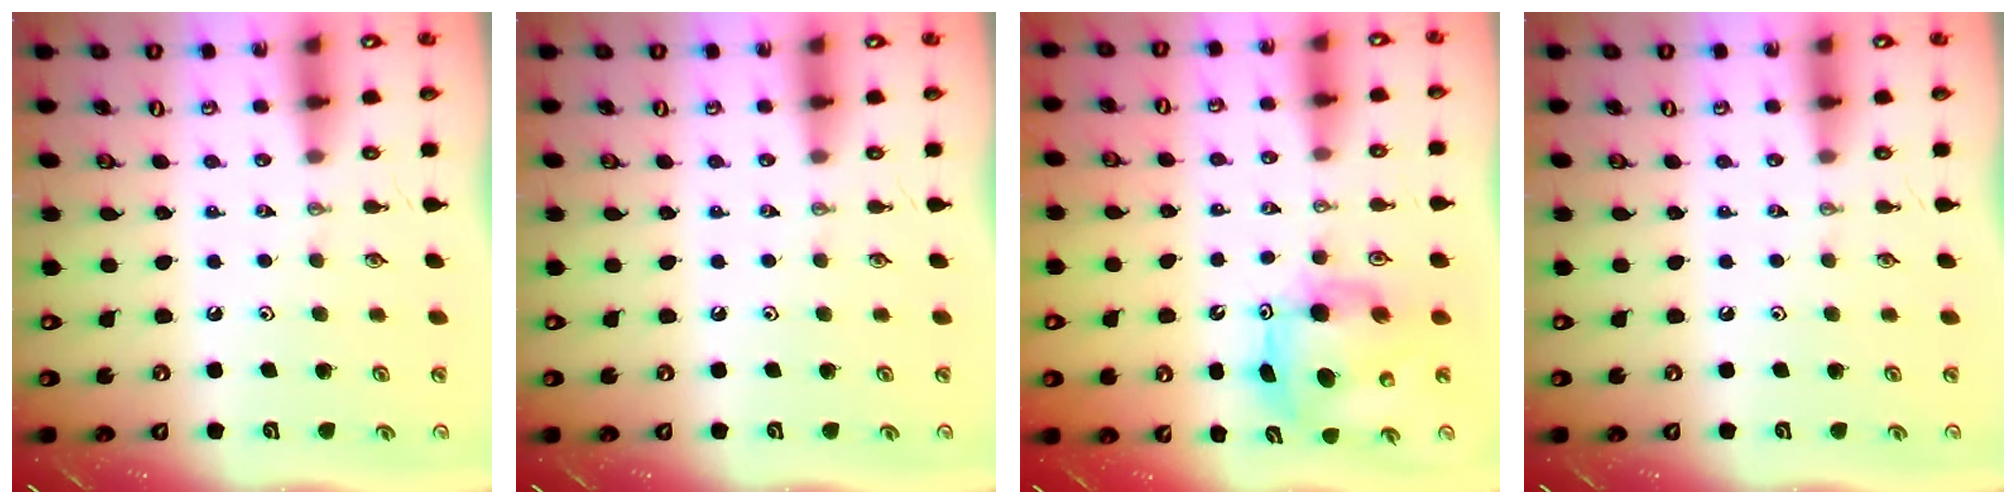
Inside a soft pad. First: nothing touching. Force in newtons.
{"total": 0.0}
{"total": 9.2, "press": 9.2, "slide": 0.7}
{"total": 0.0}